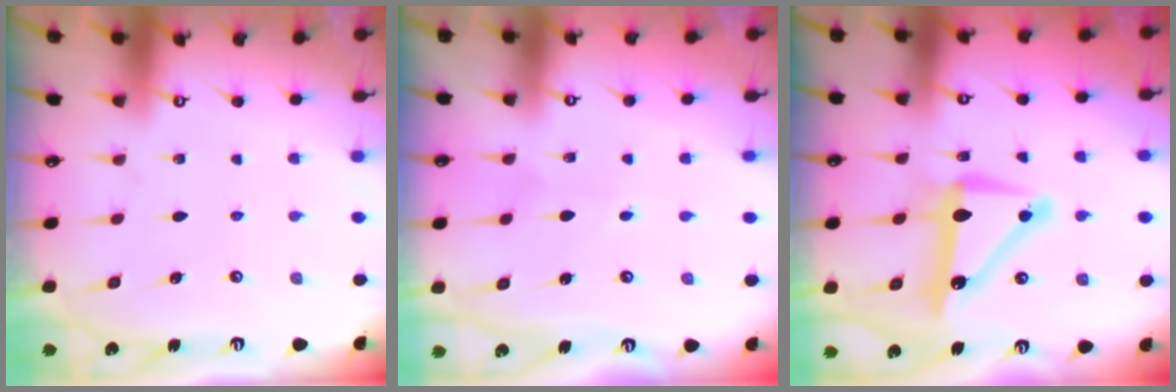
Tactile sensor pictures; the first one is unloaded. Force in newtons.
{"total": 2.6, "press": 2.6, "slide": 0.2}
{"total": 10.7, "press": 10.7, "slide": 0.2}